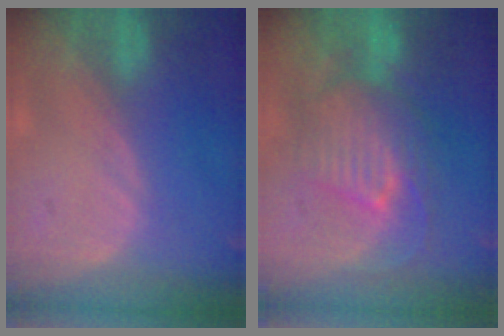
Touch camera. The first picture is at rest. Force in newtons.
{"total": 9.1, "press": 8.7, "slide": 2.6}